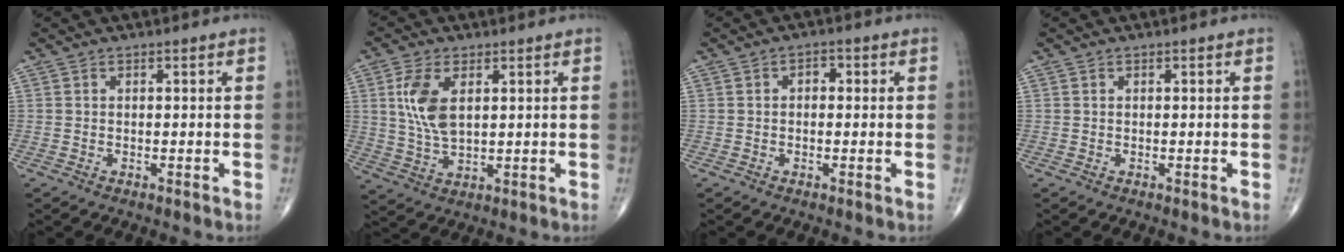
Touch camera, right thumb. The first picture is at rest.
{"total": 8.4, "force": [2.3, 4.3, 6.9], "torque": [-0.142, -0.008, 0.050]}
{"total": 2.0, "force": [0.2, 1.4, 1.5], "torque": [-0.009, 0.008, -0.004]}
{"total": 0.0}